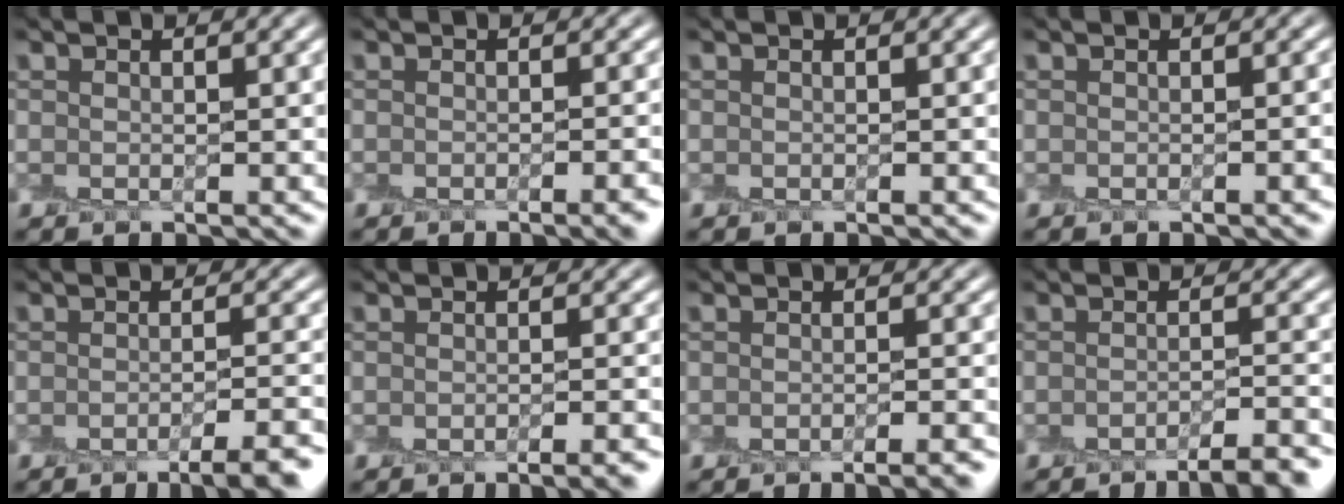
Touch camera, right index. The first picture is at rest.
{"total": 3.0, "force": [-2.0, 0.5, 2.2], "torque": [-0.016, -0.006, -0.021]}
{"total": 0.0}
{"total": 1.7, "force": [-1.2, 0.3, 1.2], "torque": [-0.010, -0.002, -0.013]}
{"total": 5.1, "force": [-3.5, 0.9, 3.6], "torque": [-0.048, -0.007, -0.048]}
{"total": 3.3, "force": [-2.7, 0.5, 1.9], "torque": [-0.015, -0.004, -0.030]}
{"total": 3.8, "force": [-3.1, 0.6, 2.1], "torque": [-0.015, -0.006, -0.034]}
{"total": 4.7, "force": [-3.7, 0.7, 2.9], "torque": [-0.038, -0.004, -0.052]}